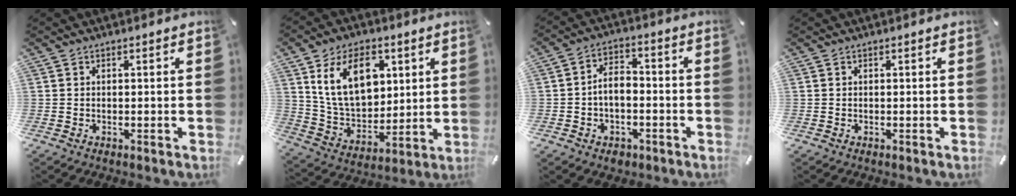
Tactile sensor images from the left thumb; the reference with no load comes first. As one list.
[{"total": 16.4, "force": [6.5, 11.1, 10.2], "torque": [-0.193, -0.012, 0.117]}, {"total": 7.0, "force": [-1.7, 5.3, 4.3], "torque": [-0.081, 0.018, -0.028]}, {"total": 0.0}]